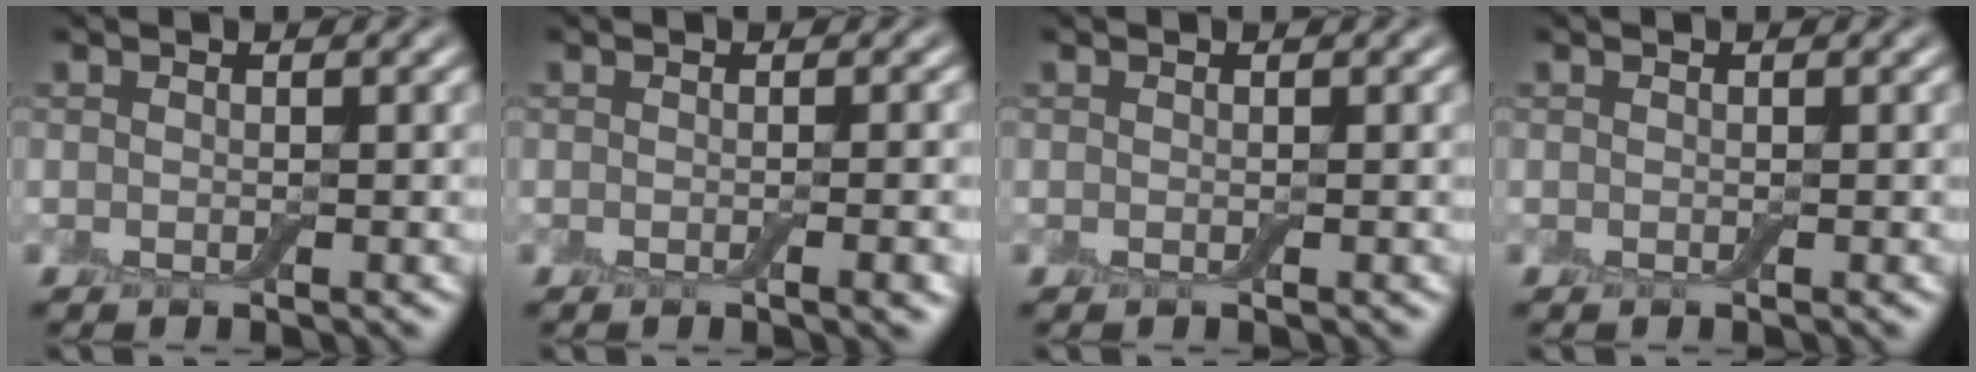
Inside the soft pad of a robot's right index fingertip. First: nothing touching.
{"total": 2.6, "force": [-0.5, 0.7, 2.5], "torque": [-0.021, 0.000, -0.007]}
{"total": 0.0}
{"total": 0.0}